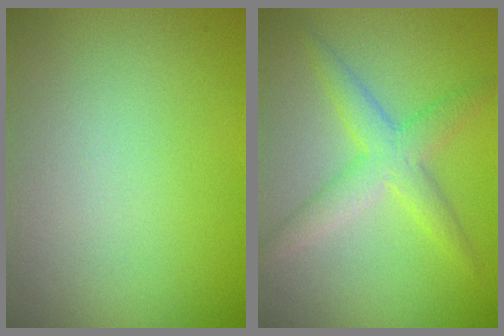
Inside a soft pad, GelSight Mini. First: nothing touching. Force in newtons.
{"total": 3.6, "press": 3.6, "slide": 0.0}